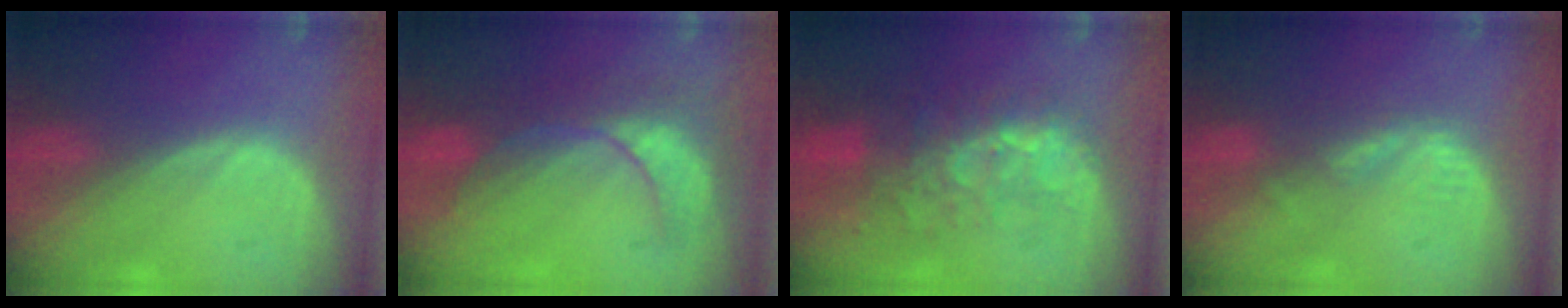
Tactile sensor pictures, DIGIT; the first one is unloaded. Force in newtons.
{"total": 9.0, "press": 7.7, "slide": 4.5}
{"total": 10.0, "press": 8.6, "slide": 5.2}
{"total": 3.2, "press": 2.6, "slide": 1.9}